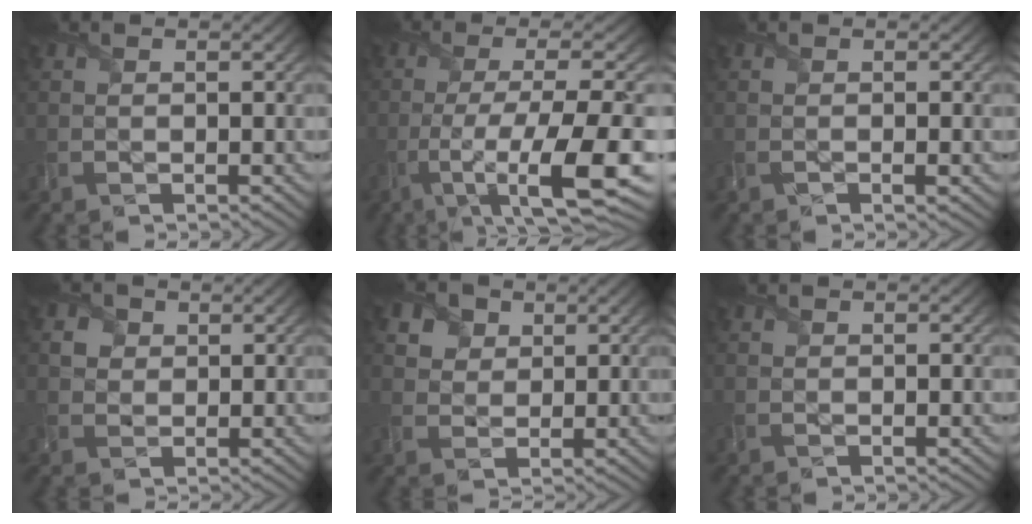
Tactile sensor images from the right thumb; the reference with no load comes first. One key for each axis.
{"total": 12.7, "fx": -4.1, "fy": 3.1, "fz": 11.6, "tx": -0.195, "ty": -0.011, "tz": -0.061}
{"total": 1.1, "fx": -0.3, "fy": 0.1, "fz": 1.0, "tx": -0.017, "ty": -0.003, "tz": -0.007}
{"total": 2.1, "fx": 0.8, "fy": 1.9, "fz": 0.6, "tx": -0.015, "ty": -0.001, "tz": 0.011}
{"total": 5.0, "fx": 2.9, "fy": 3.5, "fz": 2.2, "tx": -0.066, "ty": -0.002, "tz": 0.056}
{"total": 0.0}